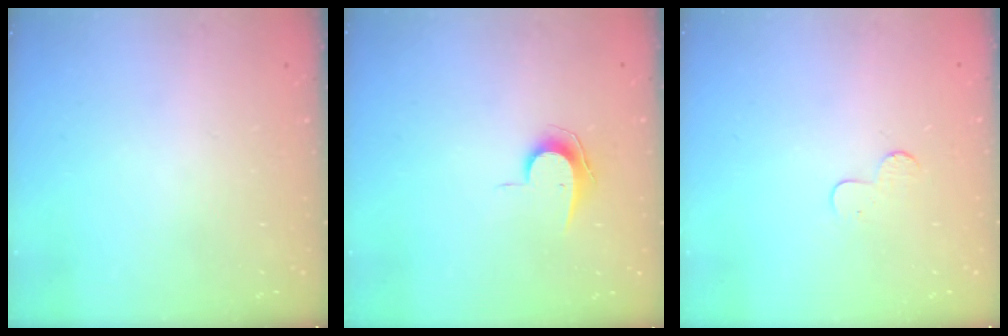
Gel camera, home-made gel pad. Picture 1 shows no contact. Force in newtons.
{"total": 7.7, "press": 7.6, "slide": 0.4}
{"total": 4.4, "press": 4.4, "slide": 0.4}